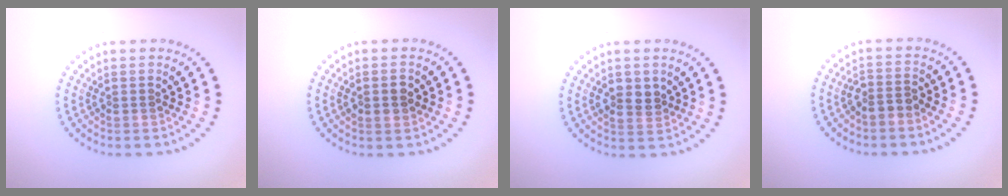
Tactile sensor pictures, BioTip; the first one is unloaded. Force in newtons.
{"total": 1.4, "press": 1.4, "slide": 0.1}
{"total": 2.1, "press": 2.1, "slide": 0.4}
{"total": 2.0, "press": 1.5, "slide": 1.3}